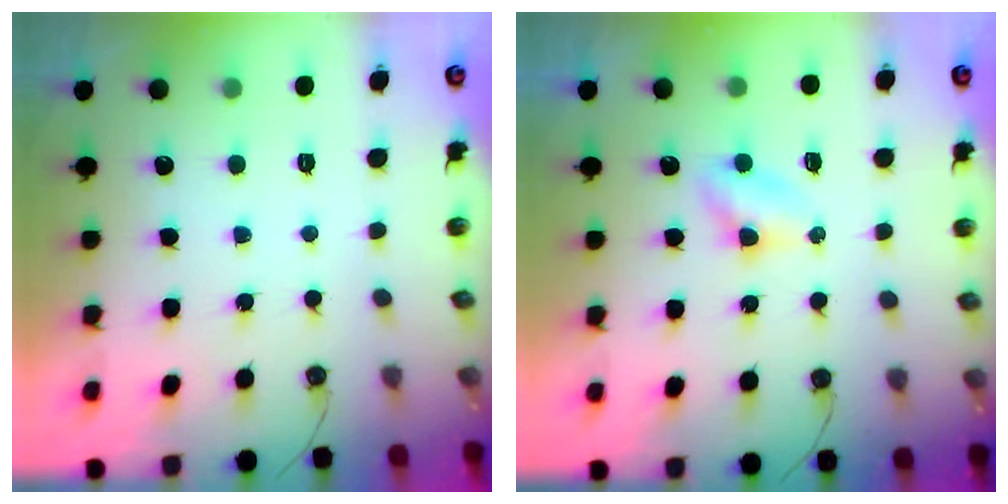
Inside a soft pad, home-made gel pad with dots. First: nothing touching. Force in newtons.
{"total": 2.9, "press": 2.9, "slide": 0.3}